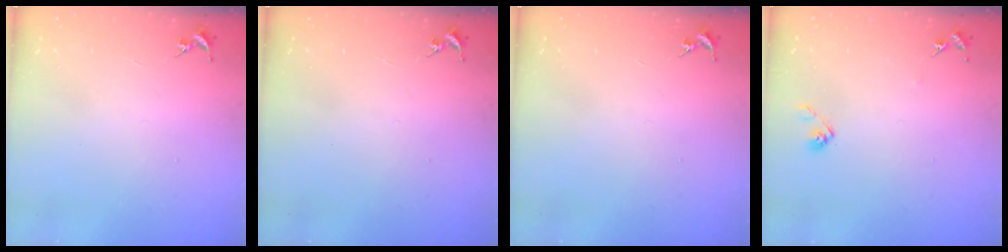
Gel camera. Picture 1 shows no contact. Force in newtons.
{"total": 0.0}
{"total": 0.0}
{"total": 6.2, "press": 6.2, "slide": 0.5}